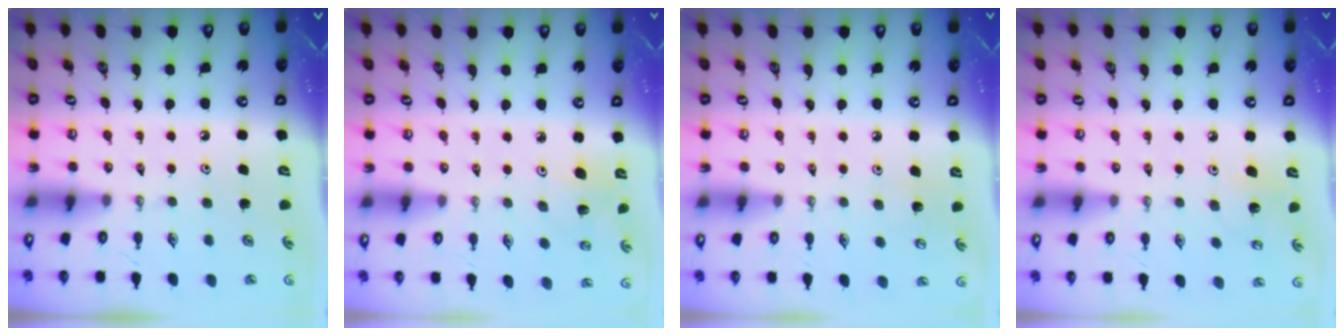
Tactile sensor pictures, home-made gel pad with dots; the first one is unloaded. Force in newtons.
{"total": 3.6, "press": 3.2, "slide": 1.6}
{"total": 3.8, "press": 3.8, "slide": 0.4}
{"total": 6.1, "press": 6.1, "slide": 0.8}